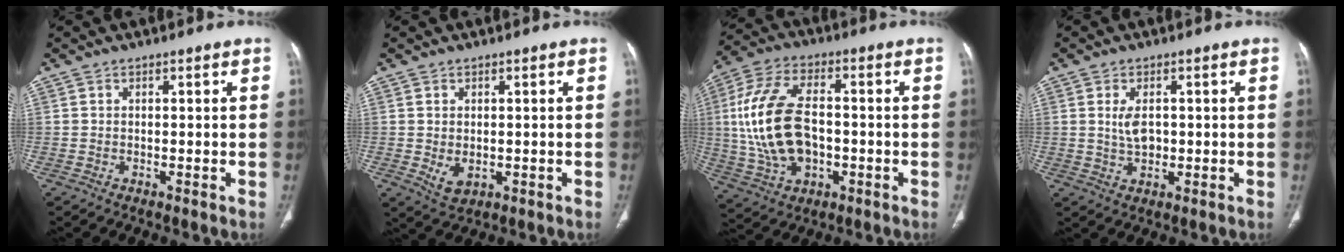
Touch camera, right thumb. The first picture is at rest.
{"total": 3.6, "force": [-0.4, 2.4, 2.6], "torque": [-0.042, -0.007, 0.007]}
{"total": 17.3, "force": [-0.6, 10.3, 13.9], "torque": [-0.280, 0.017, -0.002]}
{"total": 3.9, "force": [0.5, 2.3, 3.1], "torque": [-0.057, -0.004, 0.015]}